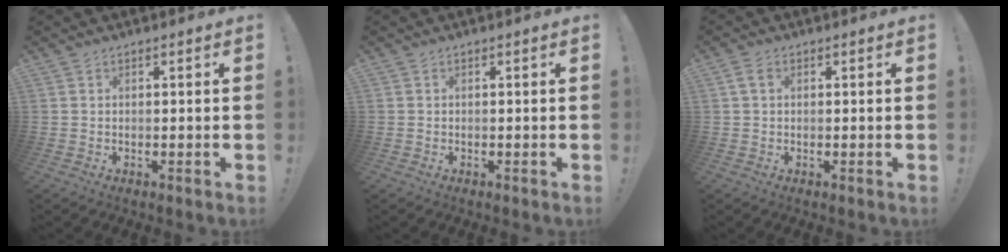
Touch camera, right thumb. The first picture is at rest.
{"total": 1.2, "force": [0.1, 1.2, -0.1], "torque": [0.010, -0.004, -0.001]}
{"total": 2.7, "force": [0.8, 1.6, 1.9], "torque": [-0.035, 0.005, 0.016]}